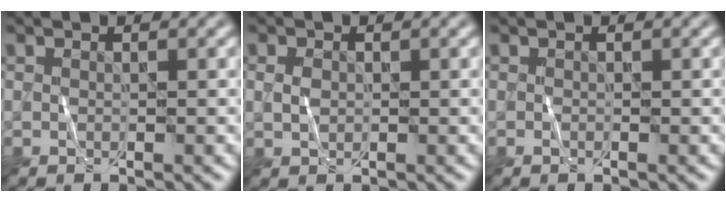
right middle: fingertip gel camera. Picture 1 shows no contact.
{"total": 1.2, "force": [0.4, 0.9, 0.7], "torque": [-0.015, 0.002, 0.007]}
{"total": 0.0}